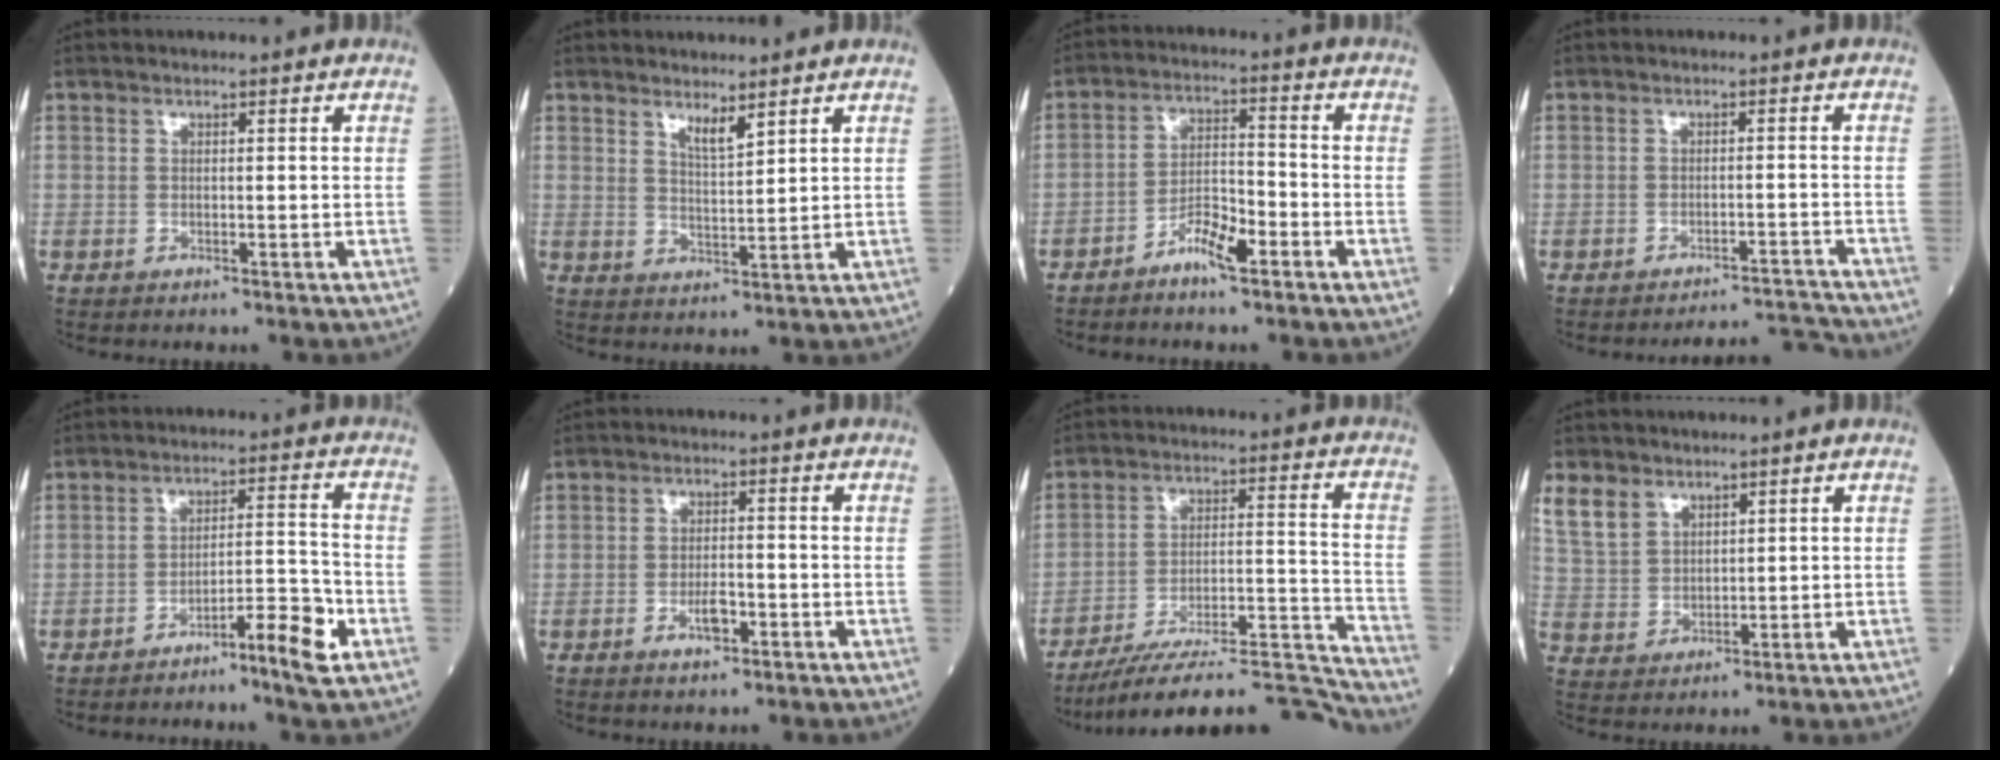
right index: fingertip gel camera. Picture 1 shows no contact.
{"total": 2.8, "force": [2.3, 0.2, 1.6], "torque": [-0.034, -0.013, 0.045]}
{"total": 5.5, "force": [-3.7, 1.2, 3.9], "torque": [-0.074, 0.011, -0.069]}
{"total": 5.0, "force": [-4.7, -1.6, -1.0], "torque": [0.020, 0.004, -0.068]}
{"total": 6.7, "force": [-4.2, 0.2, 5.2], "torque": [-0.073, 0.010, -0.069]}
{"total": 3.1, "force": [-1.6, 1.0, 2.4], "torque": [-0.040, 0.003, -0.028]}
{"total": 18.6, "force": [-17.8, -0.1, 5.3], "torque": [-0.065, 0.035, -0.273]}
{"total": 6.0, "force": [4.1, 3.8, 2.0], "torque": [-0.051, 0.012, 0.097]}